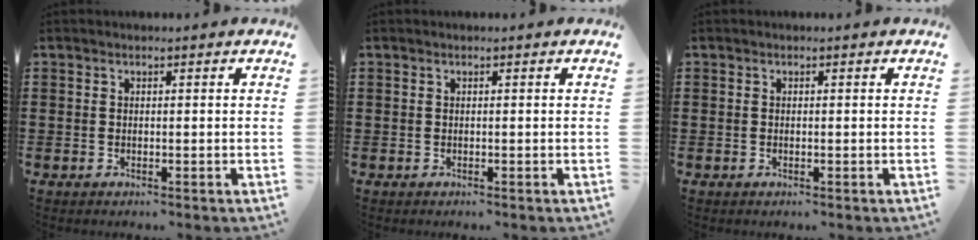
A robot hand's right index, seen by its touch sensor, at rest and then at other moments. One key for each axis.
{"total": 0.0}
{"total": 0.0}